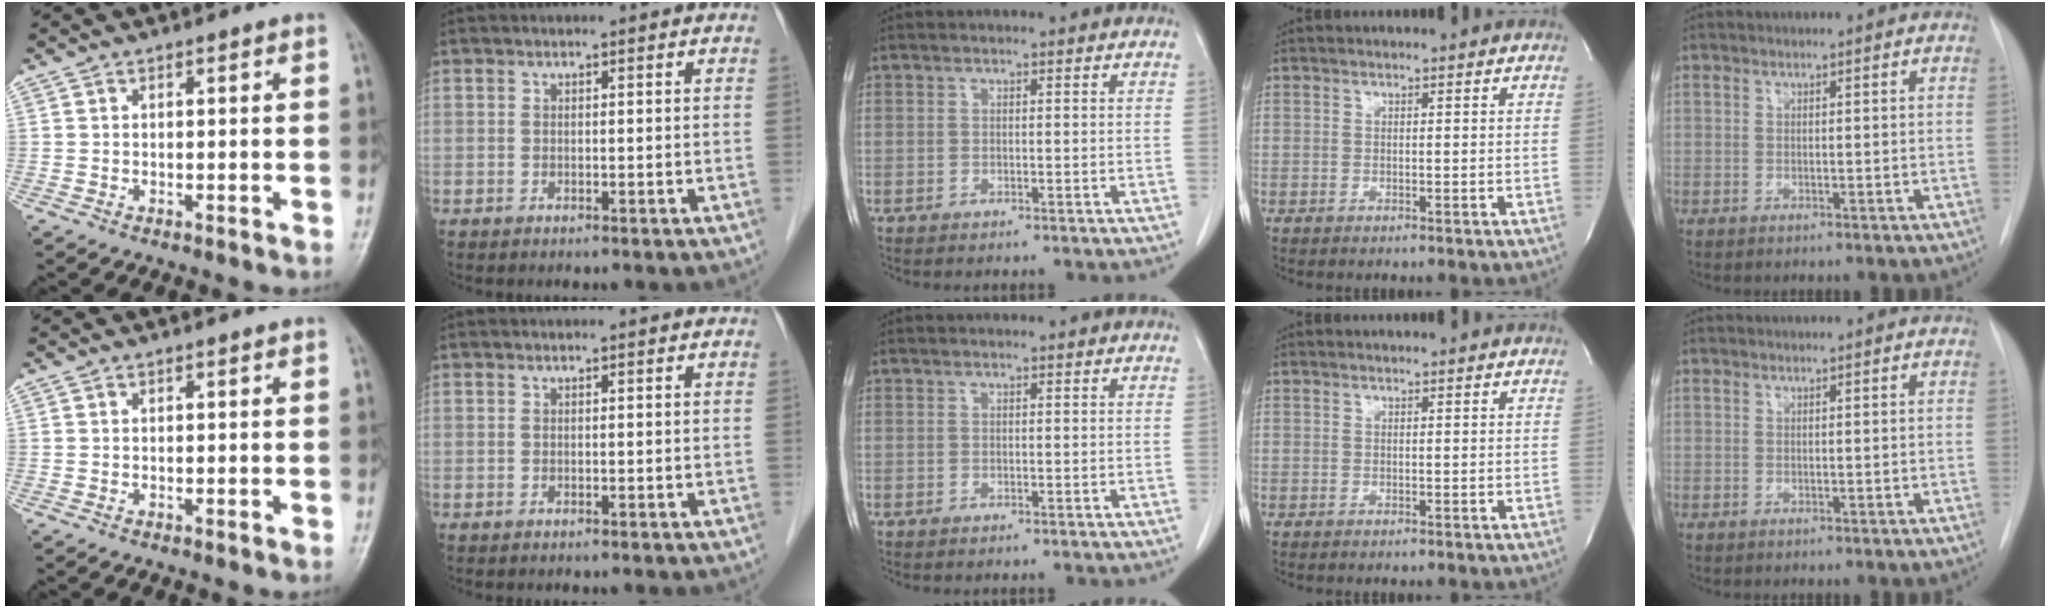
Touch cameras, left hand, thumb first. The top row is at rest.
{}